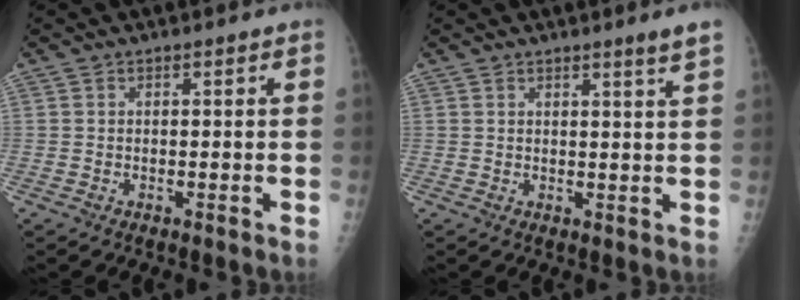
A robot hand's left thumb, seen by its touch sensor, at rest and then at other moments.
{"total": 2.9, "force": [2.1, -0.8, 1.8], "torque": [-0.023, -0.020, 0.031]}